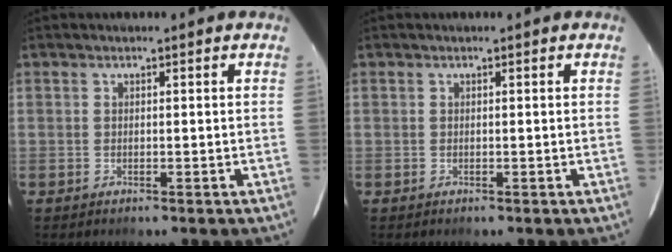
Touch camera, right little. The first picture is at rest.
{"total": 0.0}